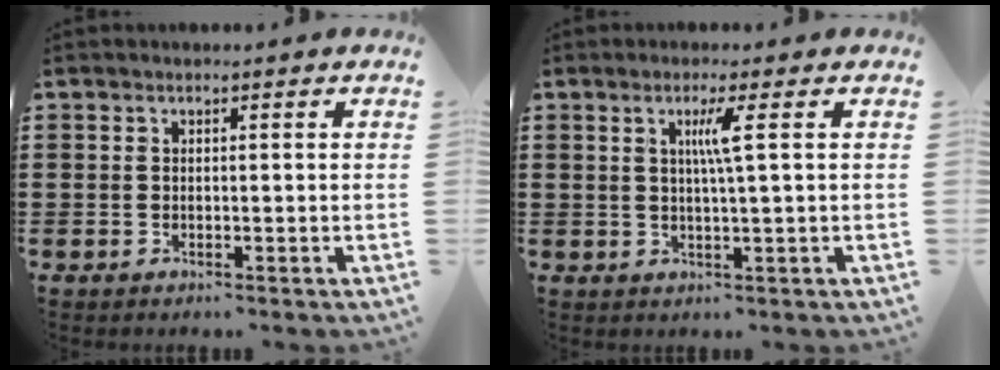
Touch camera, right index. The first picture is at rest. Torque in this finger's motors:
{"motor_torque": [0.49, -0.11, 0.20, 0.04]}